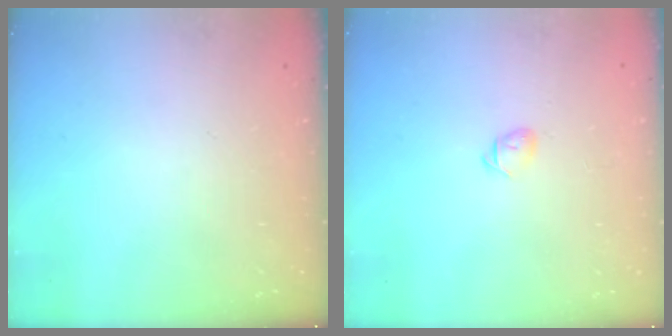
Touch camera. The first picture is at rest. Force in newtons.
{"total": 3.7, "press": 3.6, "slide": 0.9}